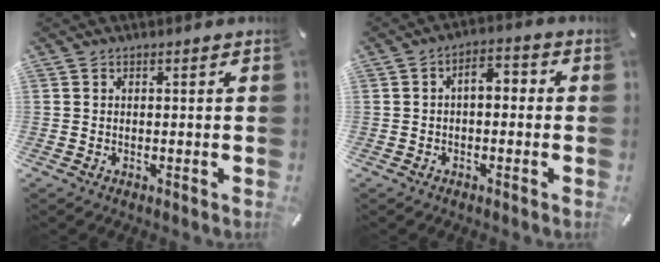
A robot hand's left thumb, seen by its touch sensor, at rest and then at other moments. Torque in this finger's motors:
{"motor_torque": [0.73, 1.18, 0.30, -0.28, 0.15]}